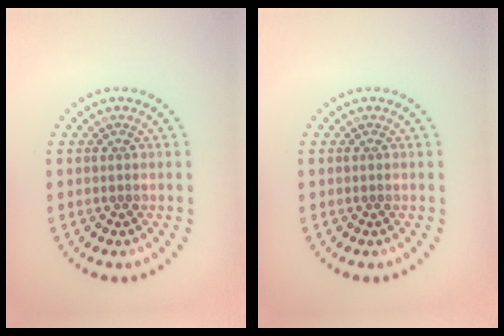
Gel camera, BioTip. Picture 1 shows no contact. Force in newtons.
{"total": 0.0}